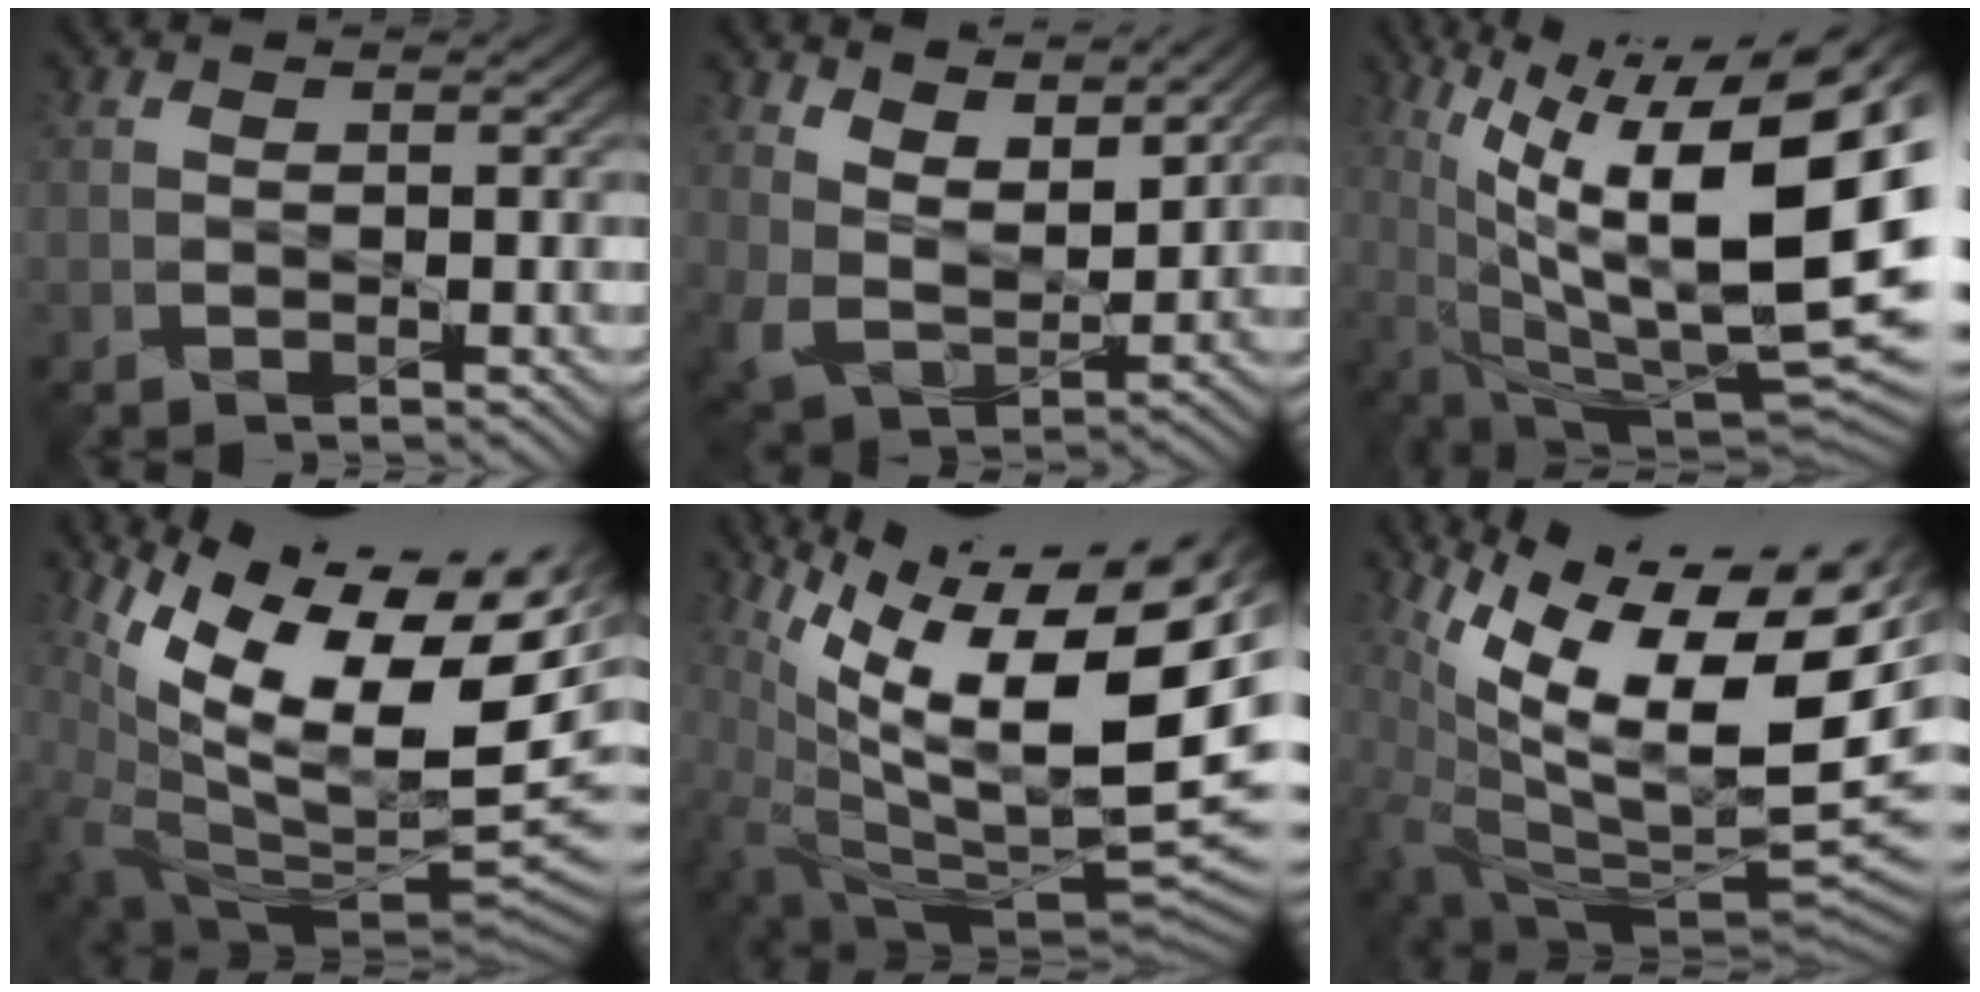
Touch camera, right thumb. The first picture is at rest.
{"total": 7.9, "force": [6.0, 3.9, 3.4], "torque": [-0.091, -0.006, 0.114]}
{"total": 21.4, "force": [5.9, 6.9, 19.4], "torque": [-0.284, 0.029, 0.110]}
{"total": 15.4, "force": [3.2, 6.0, 13.8], "torque": [-0.213, -0.013, 0.098]}
{"total": 15.7, "force": [6.2, 4.3, 13.8], "torque": [-0.232, 0.019, 0.135]}
{"total": 16.8, "force": [4.5, 5.9, 15.0], "torque": [-0.219, 0.015, 0.119]}